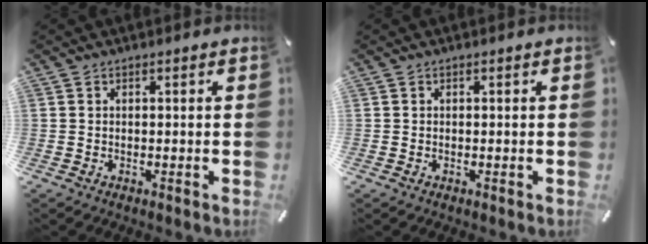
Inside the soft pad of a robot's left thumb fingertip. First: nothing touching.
{"total": 0.0}